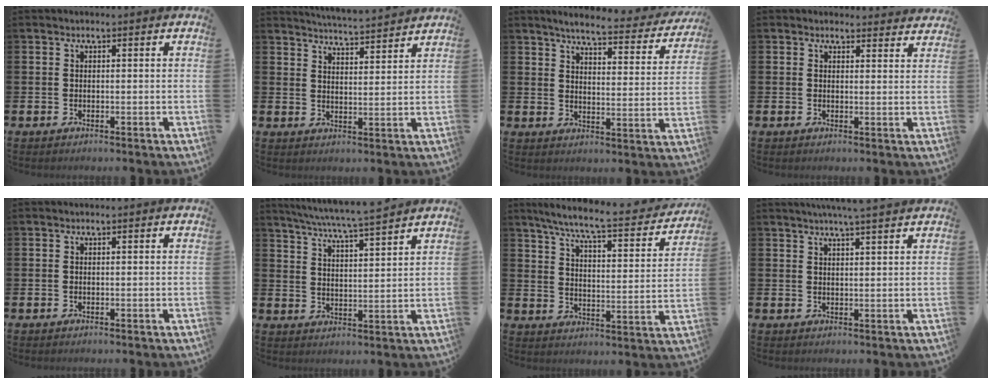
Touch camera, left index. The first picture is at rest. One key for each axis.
{"total": 4.7, "fx": 4.7, "fy": -0.3, "fz": 0.2, "tx": -0.017, "ty": -0.034, "tz": 0.083}
{"total": 5.3, "fx": 4.8, "fy": 0.7, "fz": 1.9, "tx": -0.046, "ty": -0.036, "tz": 0.075}
{"total": 2.2, "fx": 2.2, "fy": 0.5, "fz": -0.2, "tx": 0.009, "ty": -0.012, "tz": 0.038}
{"total": 0.0}
{"total": 6.3, "fx": 6.0, "fy": -0.5, "fz": 1.8, "tx": -0.060, "ty": -0.037, "tz": 0.105}
{"total": 7.4, "fx": 6.5, "fy": 0.6, "fz": 3.5, "tx": -0.089, "ty": -0.048, "tz": 0.105}
{"total": 4.0, "fx": 3.8, "fy": -0.6, "fz": 1.4, "tx": -0.026, "ty": -0.017, "tz": 0.066}